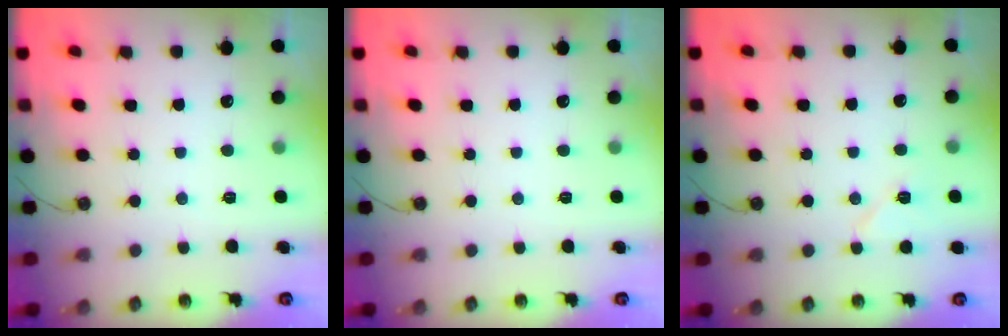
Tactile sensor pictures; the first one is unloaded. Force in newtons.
{"total": 0.0}
{"total": 6.7, "press": 6.5, "slide": 1.8}